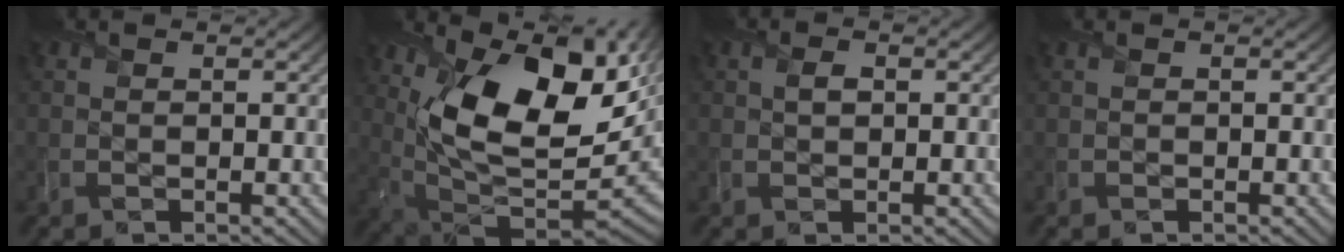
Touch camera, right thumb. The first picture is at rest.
{"total": 17.2, "force": [6.7, 8.4, 13.5], "torque": [-0.254, -0.001, 0.126]}
{"total": 1.2, "force": [0.1, 0.9, 0.9], "torque": [-0.019, -0.002, 0.001]}
{"total": 0.0}